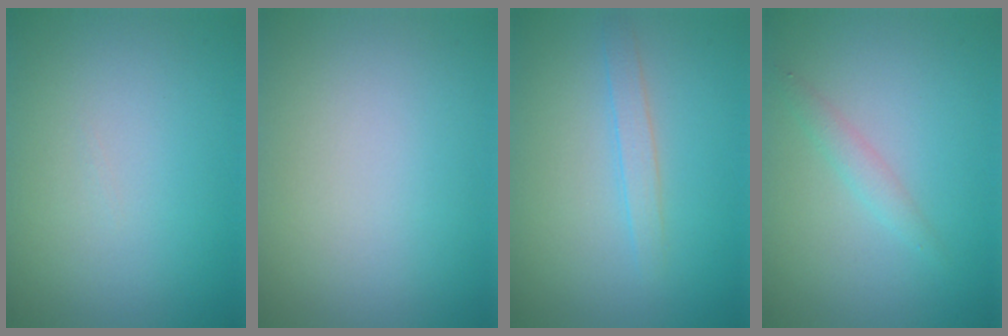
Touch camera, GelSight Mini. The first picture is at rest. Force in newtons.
{"total": 0.0}
{"total": 1.5, "press": 1.5, "slide": 0.1}
{"total": 1.4, "press": 1.4, "slide": 0.0}